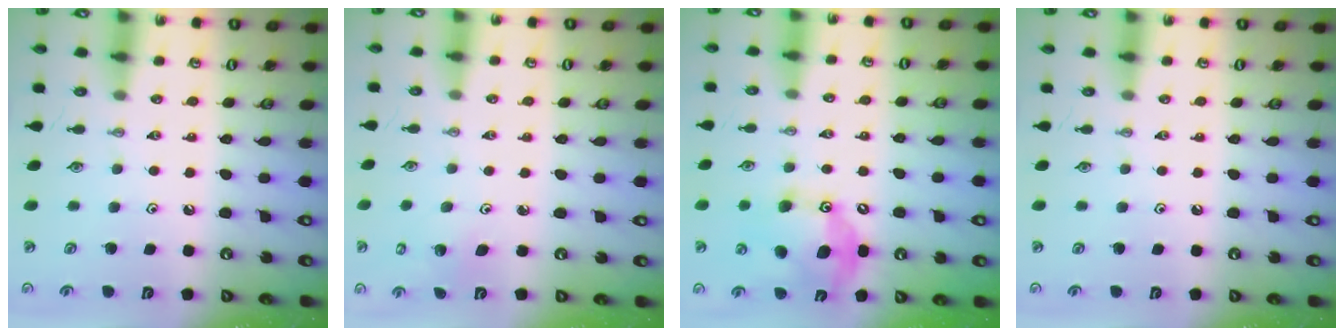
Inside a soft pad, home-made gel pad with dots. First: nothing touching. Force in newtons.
{"total": 2.2, "press": 2.2, "slide": 0.2}
{"total": 14.9, "press": 14.9, "slide": 0.3}
{"total": 0.0}